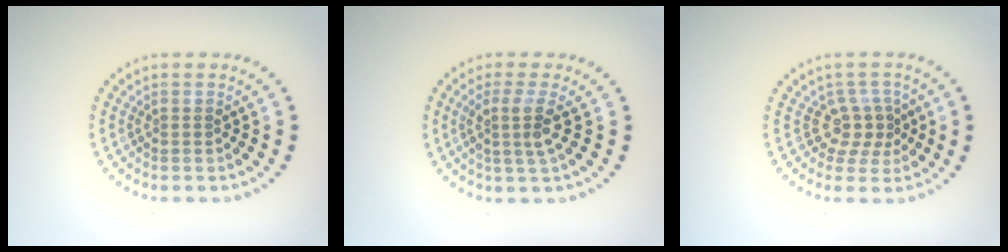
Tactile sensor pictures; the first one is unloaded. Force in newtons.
{"total": 2.7, "press": 2.0, "slide": 1.8}
{"total": 2.6, "press": 1.9, "slide": 1.8}